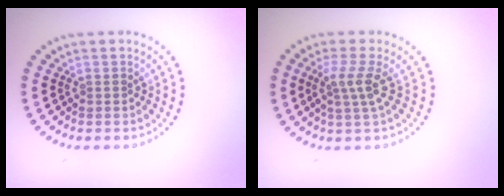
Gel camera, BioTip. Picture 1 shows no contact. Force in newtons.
{"total": 2.6, "press": 1.9, "slide": 1.7}